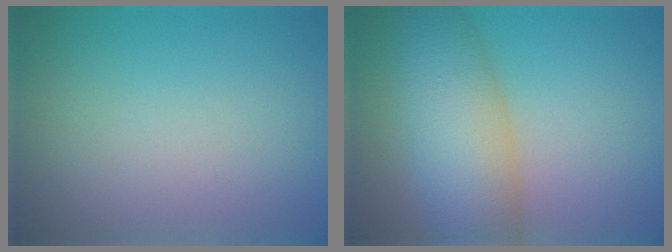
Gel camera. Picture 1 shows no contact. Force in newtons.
{"total": 7.7, "press": 7.7, "slide": 0.1}